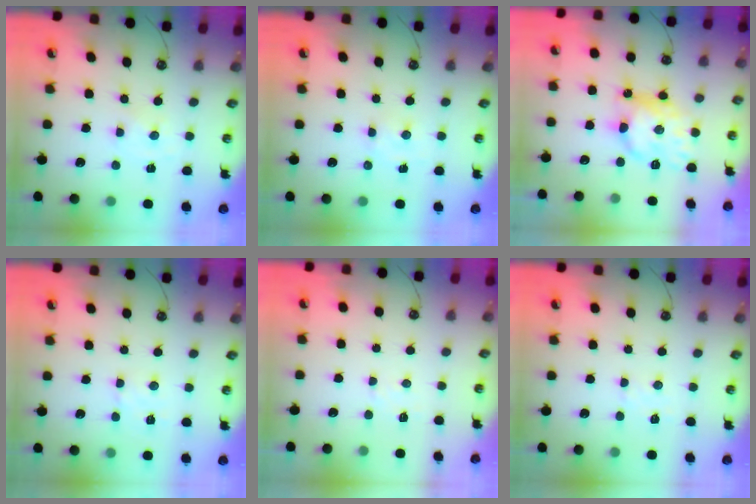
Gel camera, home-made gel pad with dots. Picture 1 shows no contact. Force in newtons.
{"total": 1.6, "press": 1.6, "slide": 0.2}
{"total": 15.4, "press": 15.4, "slide": 0.4}
{"total": 1.8, "press": 1.7, "slide": 0.7}
{"total": 5.1, "press": 5.1, "slide": 0.7}
{"total": 3.8, "press": 3.8, "slide": 0.5}